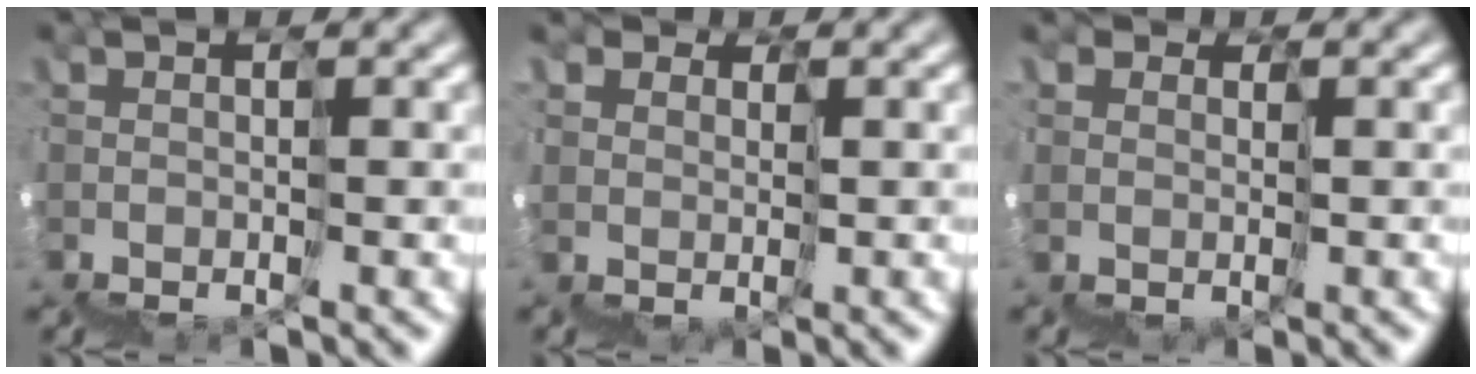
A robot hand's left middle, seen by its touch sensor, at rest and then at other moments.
{"total": 3.7, "force": [2.5, 2.7, -0.1], "torque": [0.000, 0.013, 0.044]}
{"total": 3.0, "force": [1.5, 2.6, 0.3], "torque": [-0.008, 0.002, 0.027]}